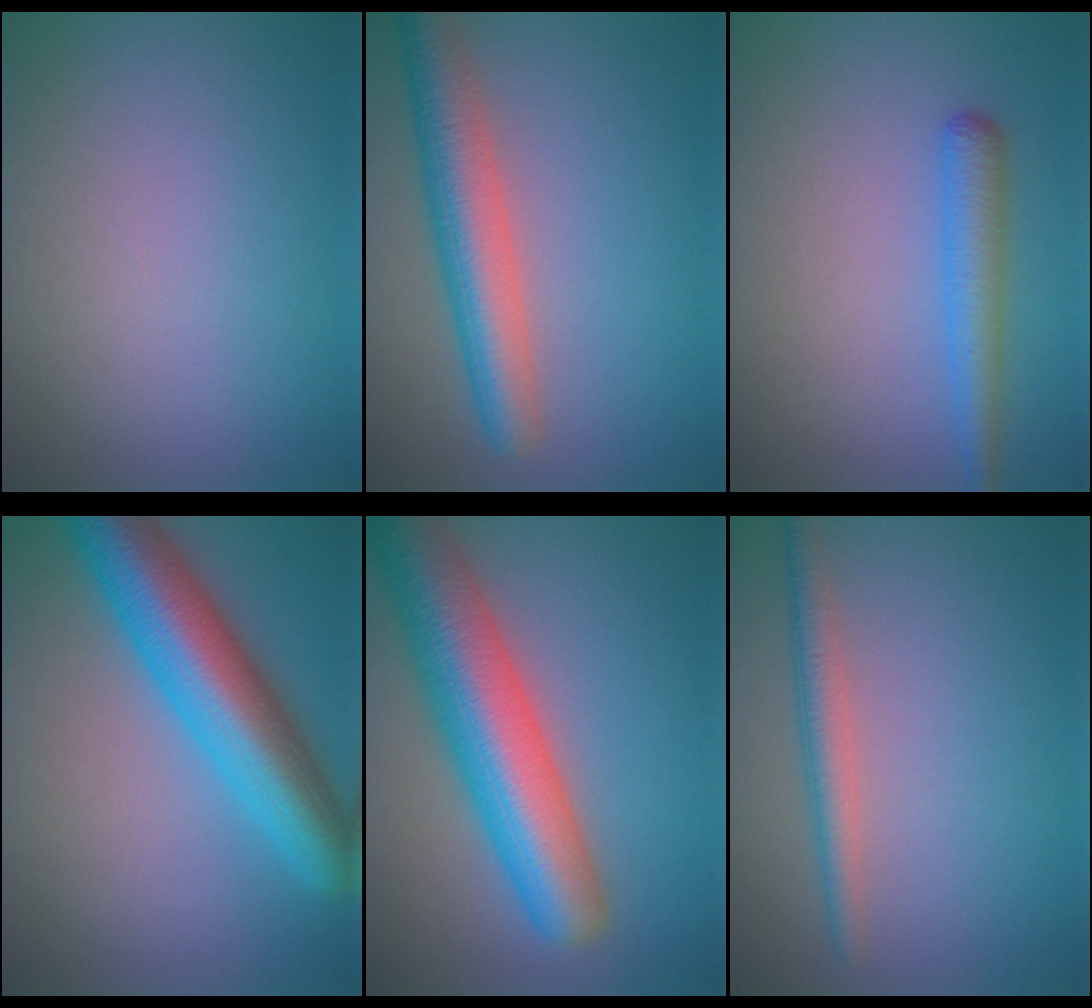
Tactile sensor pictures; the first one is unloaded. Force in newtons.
{"total": 6.3, "press": 6.3, "slide": 0.3}
{"total": 3.2, "press": 3.2, "slide": 0.1}
{"total": 10.4, "press": 10.4, "slide": 0.3}
{"total": 10.4, "press": 10.4, "slide": 0.6}
{"total": 2.7, "press": 2.7, "slide": 0.2}